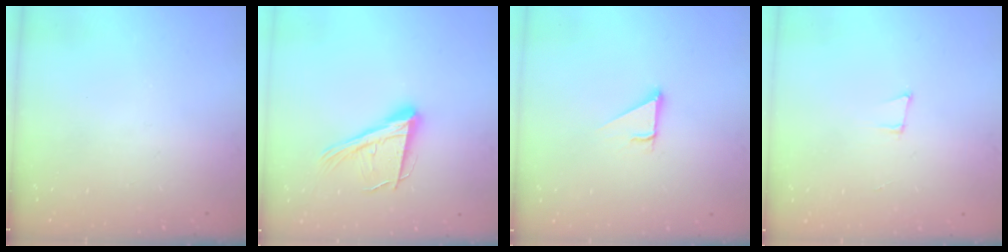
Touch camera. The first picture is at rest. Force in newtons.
{"total": 17.0, "press": 16.5, "slide": 3.9}
{"total": 2.9, "press": 2.8, "slide": 0.2}
{"total": 5.0, "press": 4.1, "slide": 2.9}